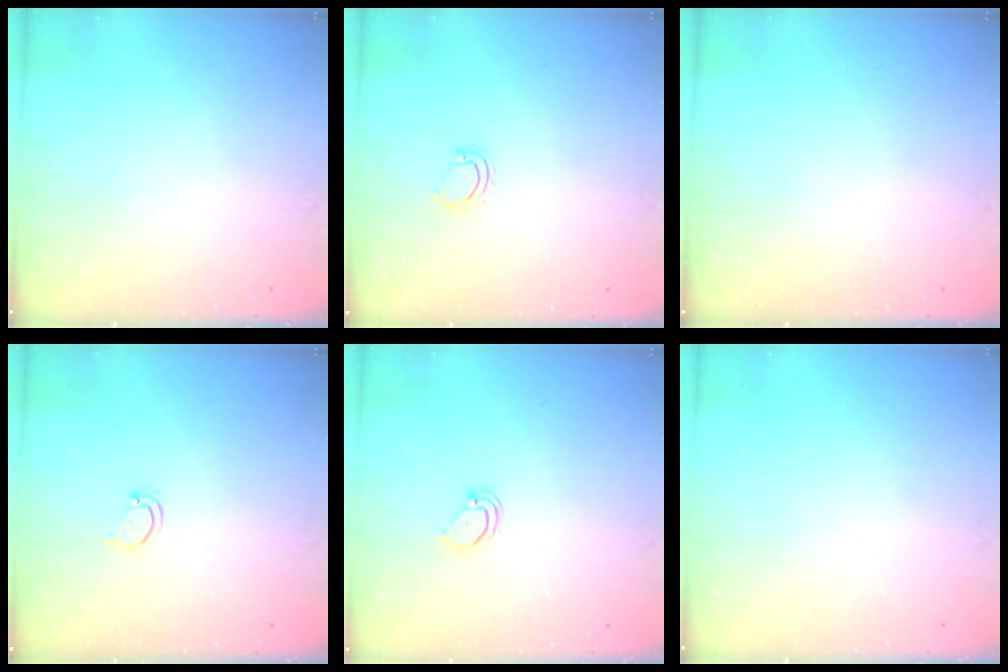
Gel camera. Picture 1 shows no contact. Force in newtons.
{"total": 4.5, "press": 4.4, "slide": 0.4}
{"total": 0.0}
{"total": 2.8, "press": 2.7, "slide": 0.3}
{"total": 2.6, "press": 2.6, "slide": 0.2}
{"total": 0.0}